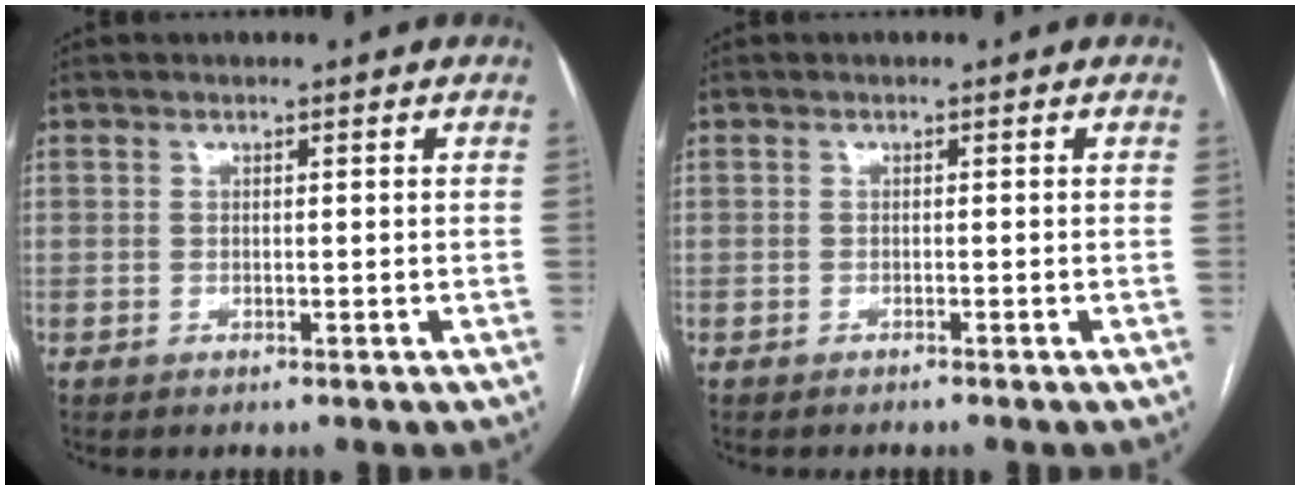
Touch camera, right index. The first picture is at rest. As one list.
[{"total": 0.6, "force": [-0.5, -0.1, 0.2], "torque": [-0.004, 0.000, -0.010]}]